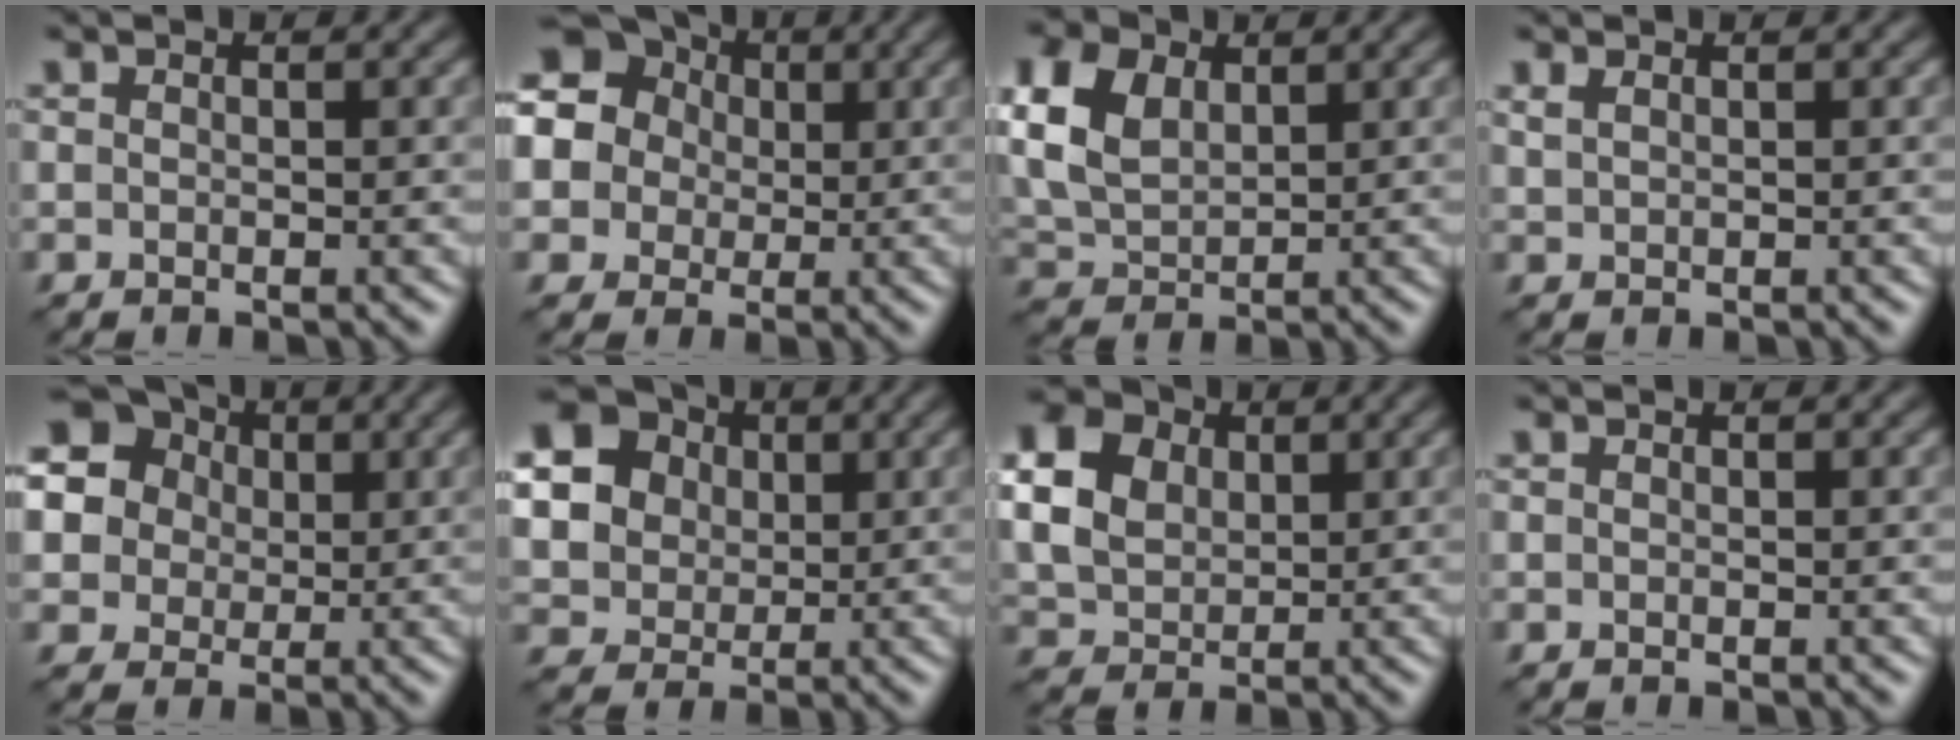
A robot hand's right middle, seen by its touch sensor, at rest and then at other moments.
{"total": 15.4, "force": [4.2, 13.8, 5.3], "torque": [-0.154, 0.039, 0.045]}
{"total": 6.8, "force": [2.5, 4.5, 4.5], "torque": [-0.123, 0.016, 0.048]}
{"total": 0.9, "force": [0.7, 0.4, 0.3], "torque": [-0.011, 0.002, 0.019]}
{"total": 17.1, "force": [6.4, 14.7, 5.8], "torque": [-0.177, 0.052, 0.090]}
{"total": 19.2, "force": [5.4, 17.0, 7.2], "torque": [-0.221, 0.016, 0.079]}
{"total": 8.7, "force": [2.7, 6.7, 4.7], "torque": [-0.134, 0.024, 0.053]}
{"total": 0.0}